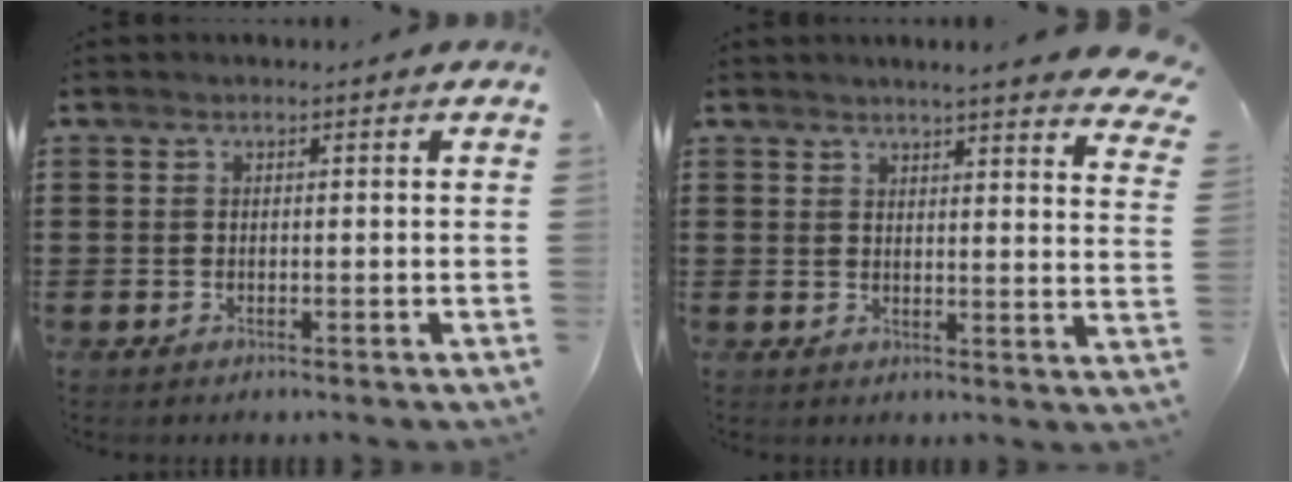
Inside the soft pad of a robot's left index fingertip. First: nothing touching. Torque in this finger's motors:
{"motor_torque": [2.14, 0.00, 0.52, 0.04]}